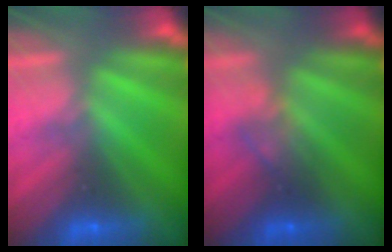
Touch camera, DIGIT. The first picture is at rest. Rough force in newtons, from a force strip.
{"total": 2.3}